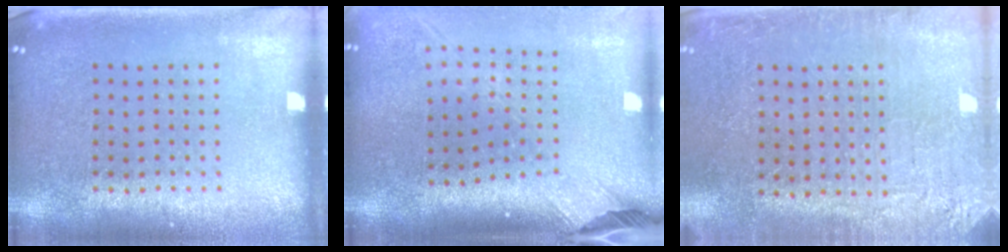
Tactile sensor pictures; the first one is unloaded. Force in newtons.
{"total": 2.6, "press": 1.8, "slide": 1.8}
{"total": 2.8, "press": 2.7, "slide": 0.6}